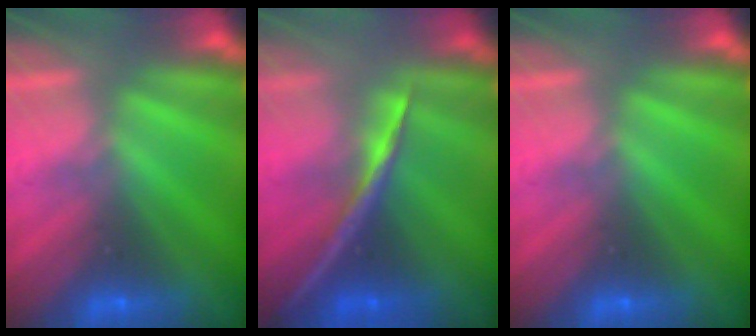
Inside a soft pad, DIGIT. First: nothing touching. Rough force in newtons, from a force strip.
{"total": 1.8}
{"total": 0.0}